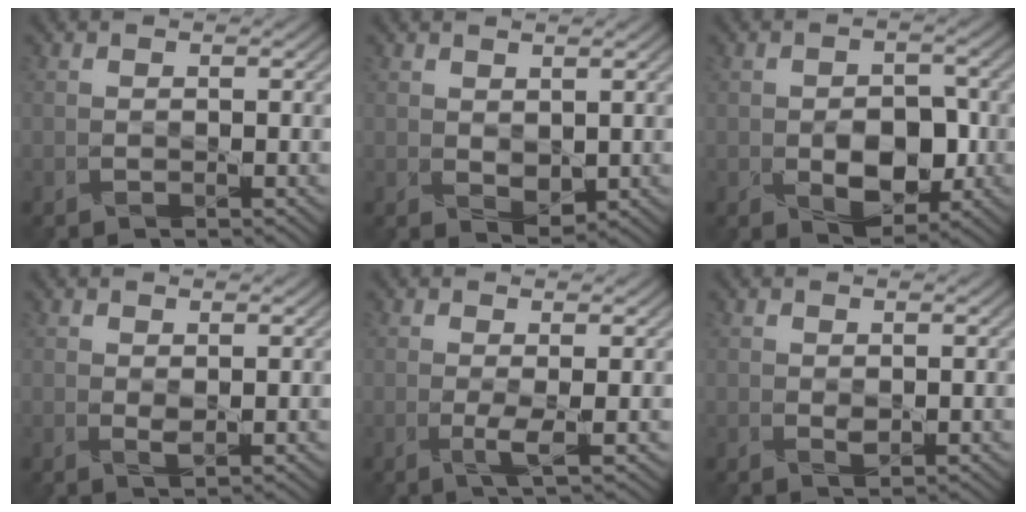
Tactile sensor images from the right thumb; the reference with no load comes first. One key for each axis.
{"total": 1.9, "fx": 0.9, "fy": 1.2, "fz": 1.2, "tx": -0.027, "ty": -0.006, "tz": 0.021}
{"total": 6.0, "fx": -1.5, "fy": 4.0, "fz": 4.2, "tx": -0.065, "ty": -0.011, "tz": -0.020}
{"total": 1.1, "fx": 0.7, "fy": 0.3, "fz": 0.8, "tx": -0.020, "ty": -0.003, "tz": 0.017}
{"total": 1.7, "fx": 0.1, "fy": -0.2, "fz": 1.6, "tx": -0.035, "ty": 0.001, "tz": -0.002}
{"total": 0.8, "fx": 0.5, "fy": 0.4, "fz": 0.6, "tx": -0.012, "ty": -0.003, "tz": 0.011}